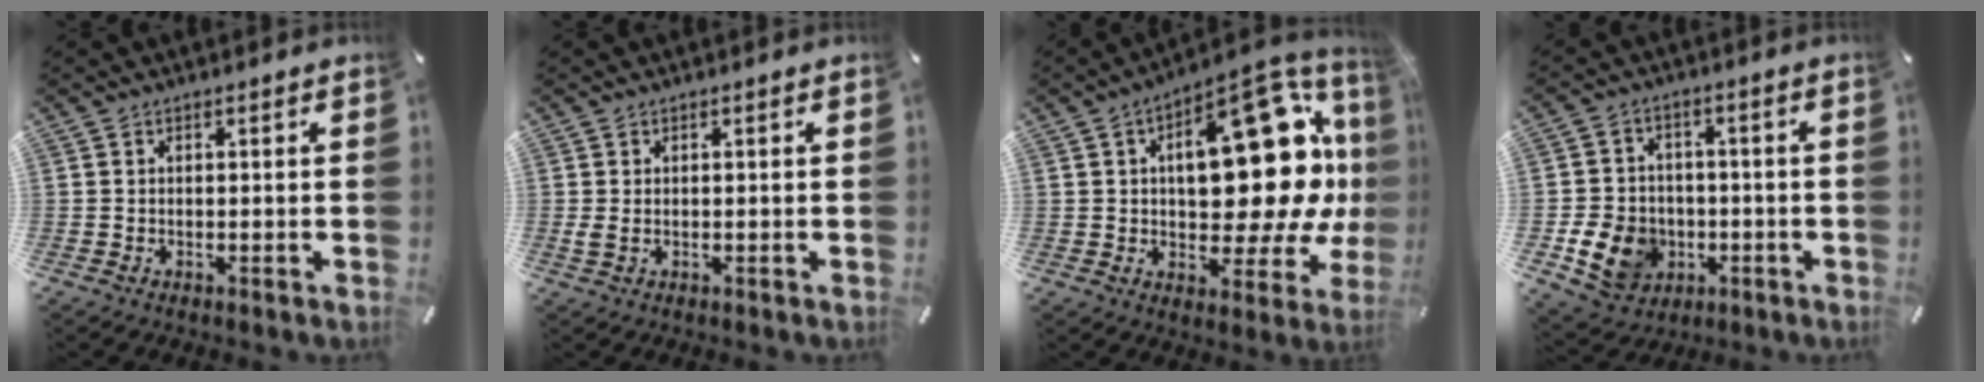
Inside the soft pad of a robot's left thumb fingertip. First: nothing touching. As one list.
[{"total": 1.4, "force": [0.1, 0.9, 1.1], "torque": [-0.016, -0.005, 0.002]}, {"total": 27.5, "force": [5.4, 13.5, 23.3], "torque": [-0.298, -0.039, 0.094]}, {"total": 10.7, "force": [-3.2, 8.9, 5.1], "torque": [-0.102, 0.021, -0.054]}]